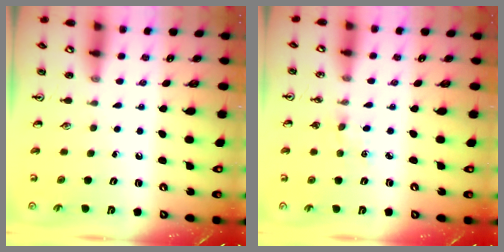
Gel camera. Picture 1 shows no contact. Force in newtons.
{"total": 2.0, "press": 2.0, "slide": 0.3}